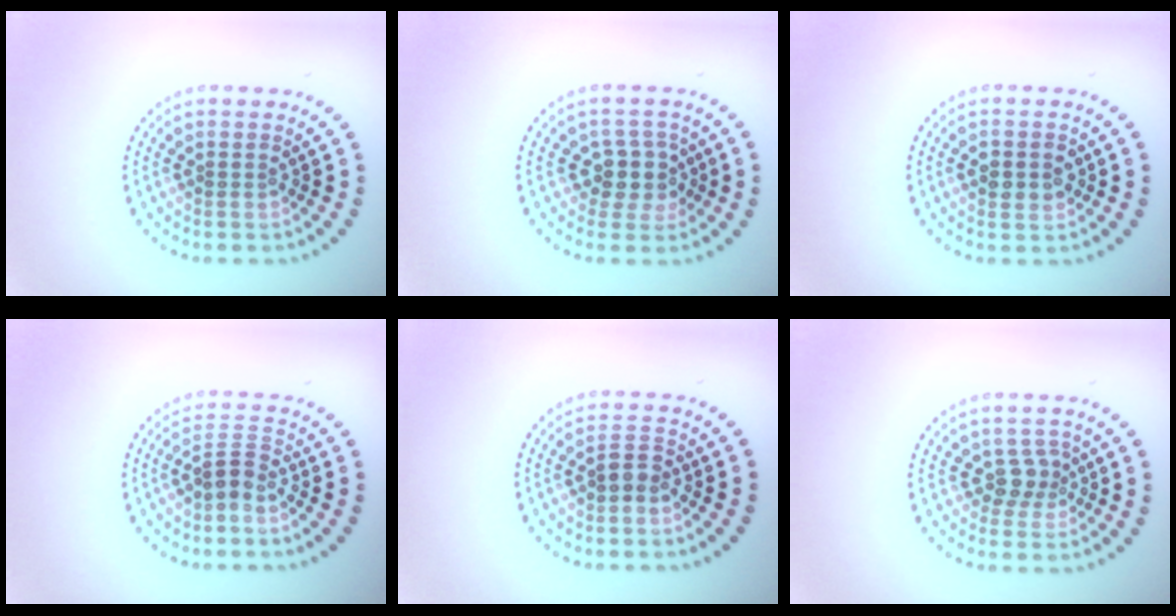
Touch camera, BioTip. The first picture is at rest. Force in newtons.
{"total": 2.8, "press": 2.5, "slide": 1.2}
{"total": 2.1, "press": 2.0, "slide": 0.1}
{"total": 2.3, "press": 1.6, "slide": 1.6}
{"total": 1.6, "press": 1.5, "slide": 0.7}
{"total": 2.0, "press": 1.5, "slide": 1.3}